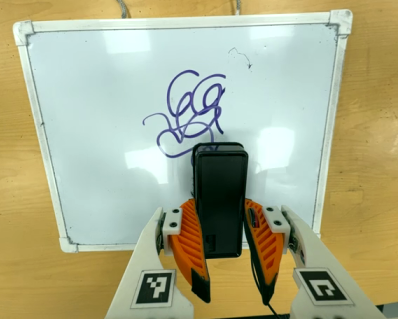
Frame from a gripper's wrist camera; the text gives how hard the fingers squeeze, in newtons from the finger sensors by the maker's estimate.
{"total": 8.8, "left": 7.2, "right": 10.4}